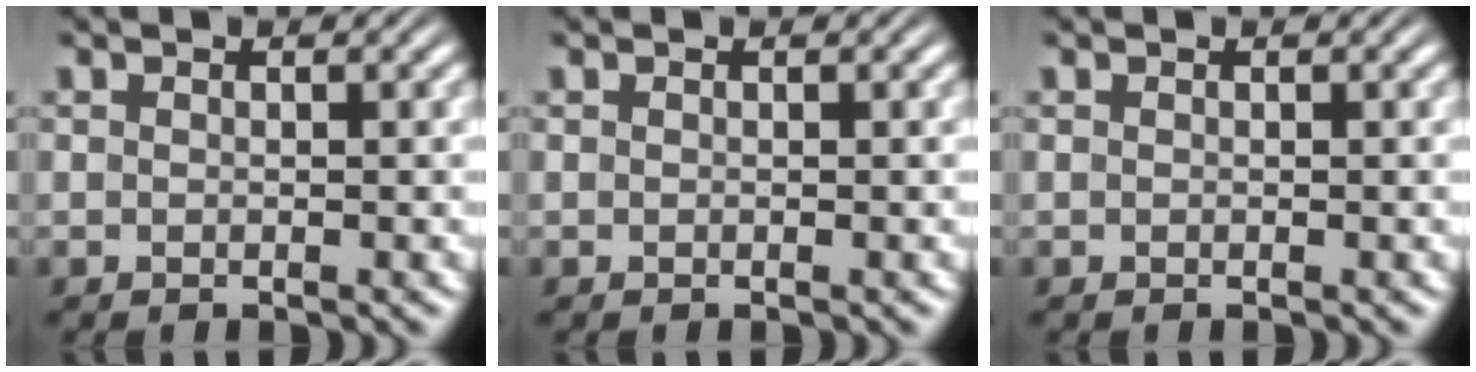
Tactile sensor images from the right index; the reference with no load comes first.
{"total": 0.0}
{"total": 0.0}